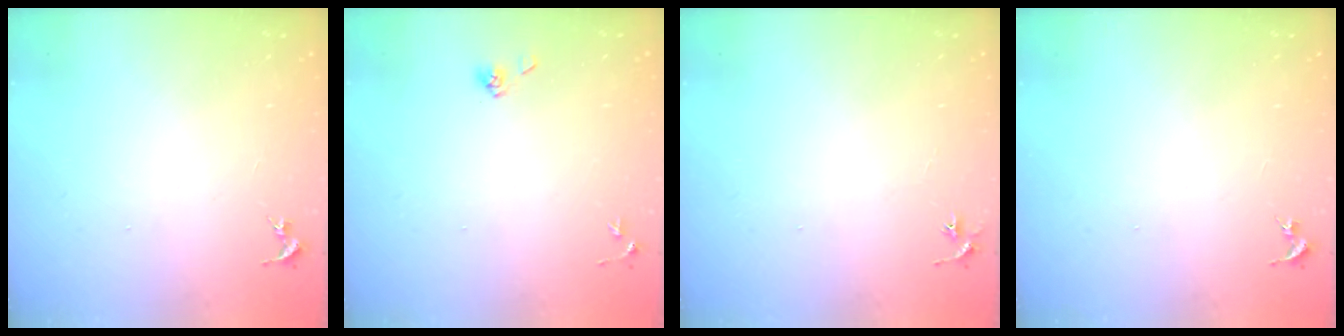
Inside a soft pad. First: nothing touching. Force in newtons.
{"total": 4.2, "press": 3.9, "slide": 1.6}
{"total": 2.9, "press": 2.9, "slide": 0.3}
{"total": 0.0}